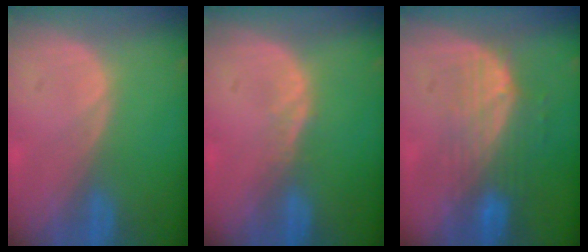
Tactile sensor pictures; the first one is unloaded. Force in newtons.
{"total": 1.1, "press": 1.1, "slide": 0.1}
{"total": 7.7, "press": 6.9, "slide": 3.5}